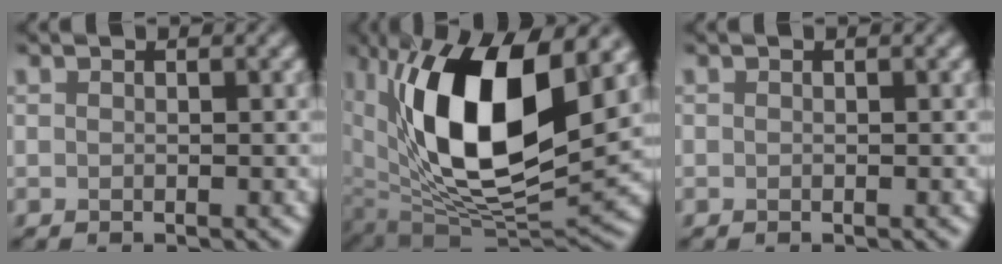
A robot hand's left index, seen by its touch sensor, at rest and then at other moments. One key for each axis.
{"total": 13.9, "fx": 3.7, "fy": 6.6, "fz": 11.6, "tx": -0.199, "ty": -0.017, "tz": 0.073}
{"total": 0.0}